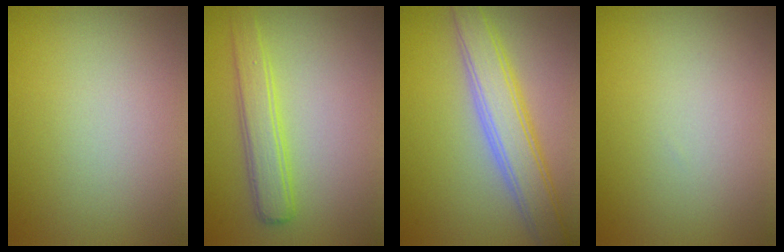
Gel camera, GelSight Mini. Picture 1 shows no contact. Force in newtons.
{"total": 3.1, "press": 3.1, "slide": 0.1}
{"total": 5.1, "press": 5.1, "slide": 0.1}
{"total": 0.0}